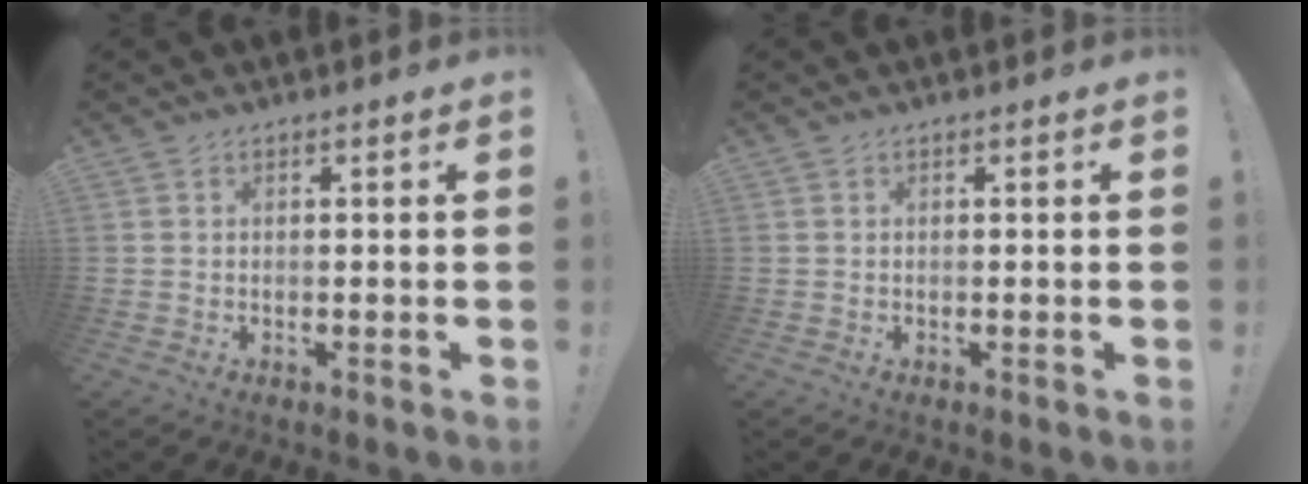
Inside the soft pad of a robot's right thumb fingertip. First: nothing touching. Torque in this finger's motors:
{"motor_torque": [0.00, 0.00, -0.13, 0.13, 0.00]}